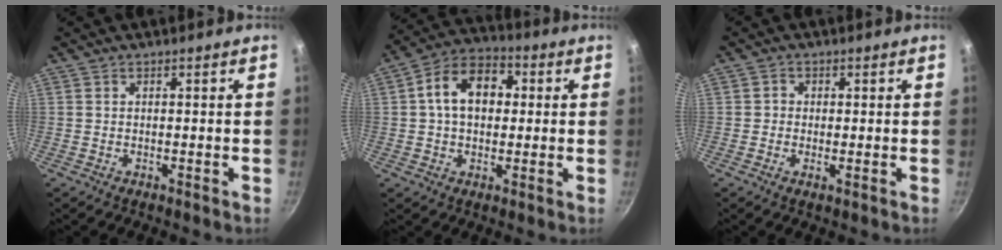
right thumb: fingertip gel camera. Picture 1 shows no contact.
{"total": 12.3, "force": [1.8, 8.6, 8.7], "torque": [-0.108, 0.026, 0.011]}
{"total": 1.8, "force": [0.0, 1.5, 1.0], "torque": [-0.014, -0.006, -0.009]}